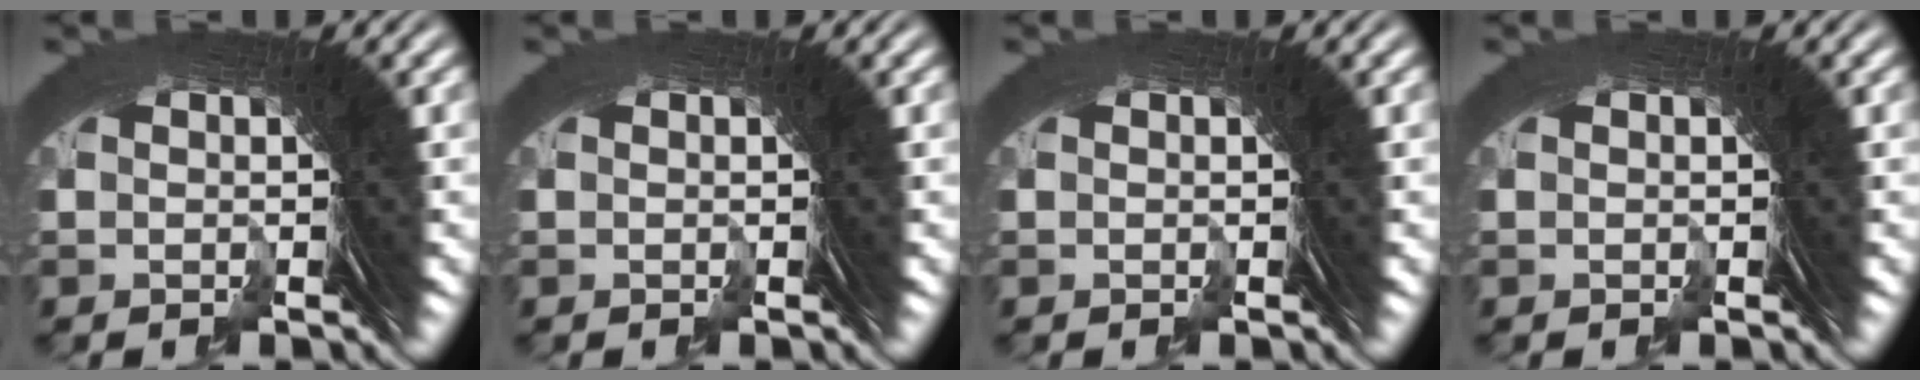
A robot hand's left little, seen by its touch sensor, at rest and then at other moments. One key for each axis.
{"total": 0.0}
{"total": 0.0}
{"total": 0.0}